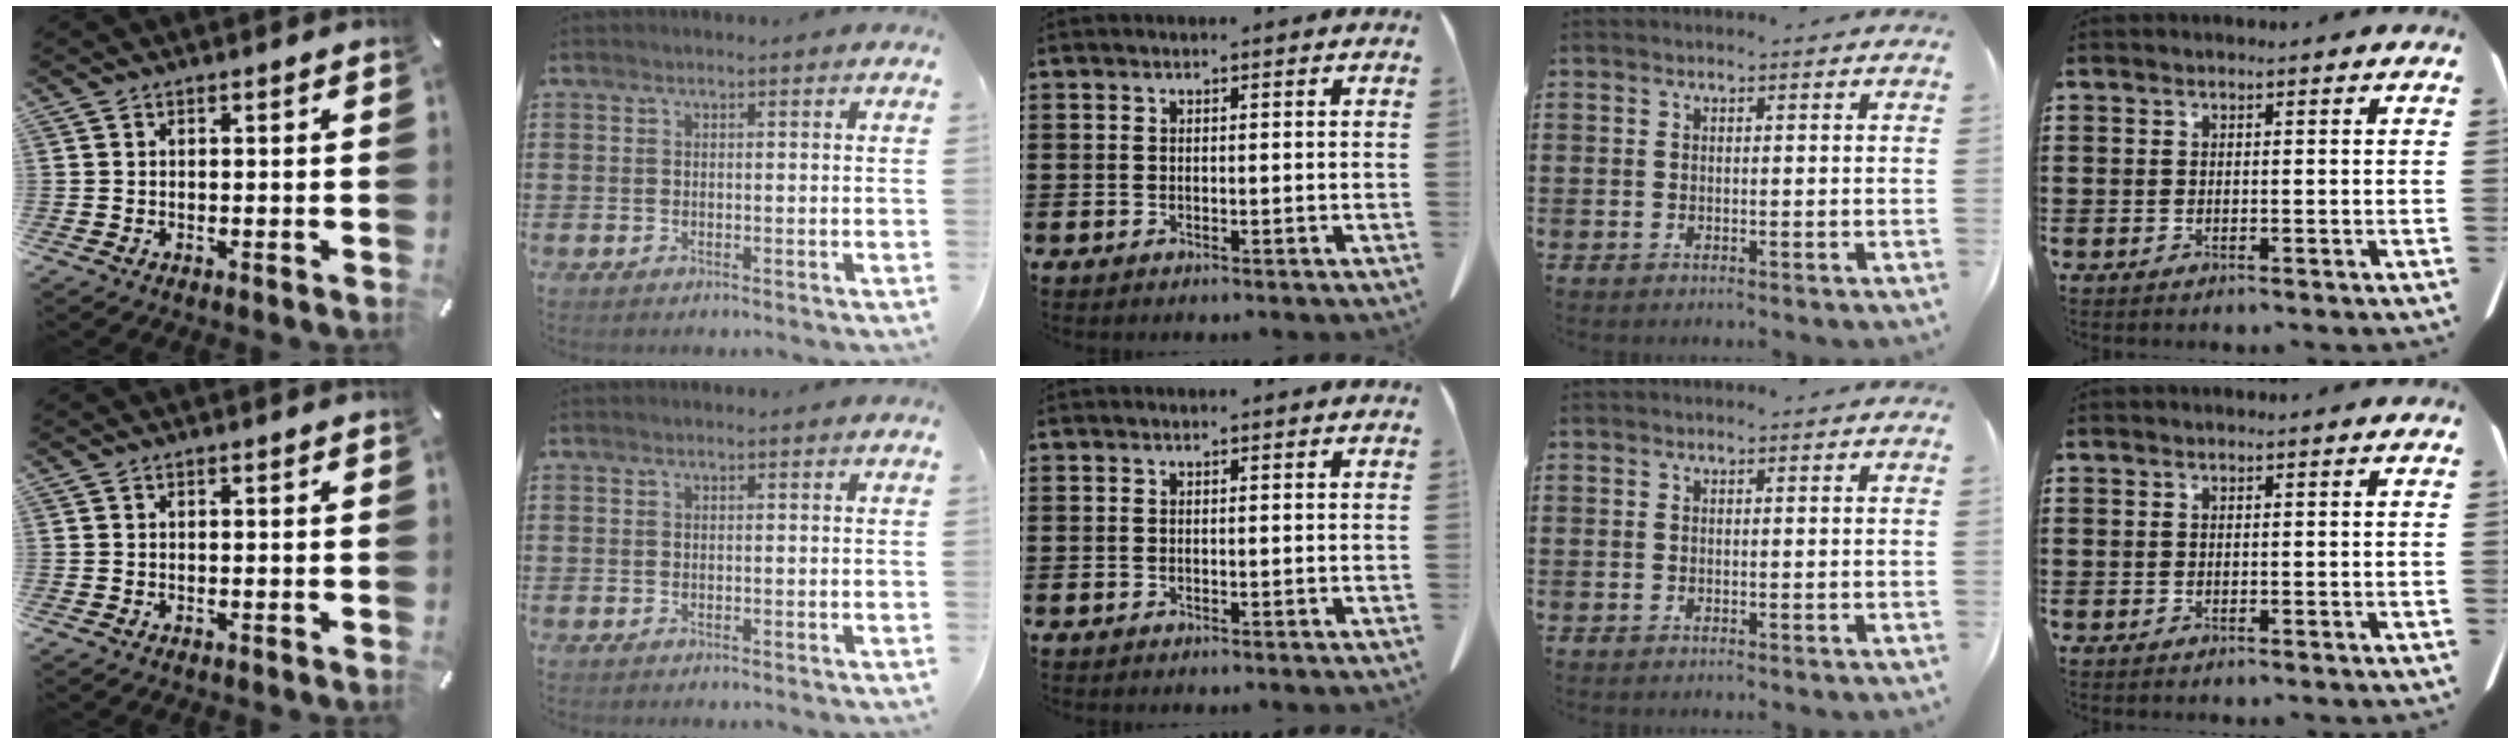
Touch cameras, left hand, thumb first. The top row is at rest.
{}